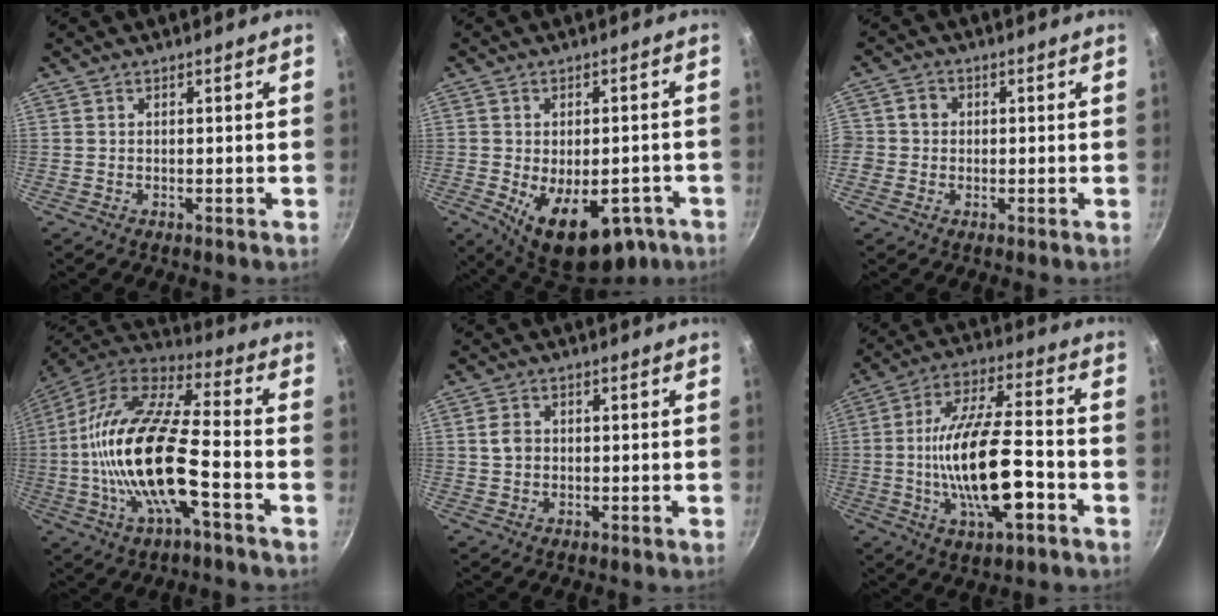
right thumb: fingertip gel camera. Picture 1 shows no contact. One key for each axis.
{"total": 16.3, "fx": -6.6, "fy": 8.9, "fz": 11.9, "tx": -0.132, "ty": 0.006, "tz": -0.075}
{"total": 3.4, "fx": -0.3, "fy": 3.2, "fz": 1.0, "tx": 0.002, "ty": 0.007, "tz": -0.012}
{"total": 22.5, "fx": -5.0, "fy": 7.9, "fz": 20.4, "tx": -0.392, "ty": 0.031, "tz": -0.109}
{"total": 2.9, "fx": 0.2, "fy": 2.4, "fz": 1.7, "tx": -0.024, "ty": 0.004, "tz": 0.002}
{"total": 18.9, "fx": -4.8, "fy": 7.0, "fz": 16.9, "tx": -0.298, "ty": 0.028, "tz": -0.087}